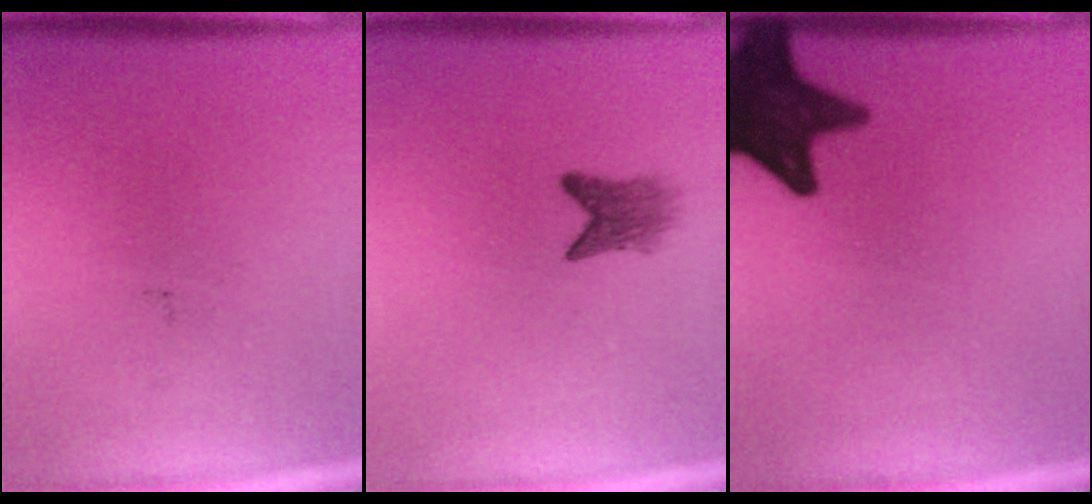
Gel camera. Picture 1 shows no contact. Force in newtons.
{"total": 2.9}
{"total": 16.6}